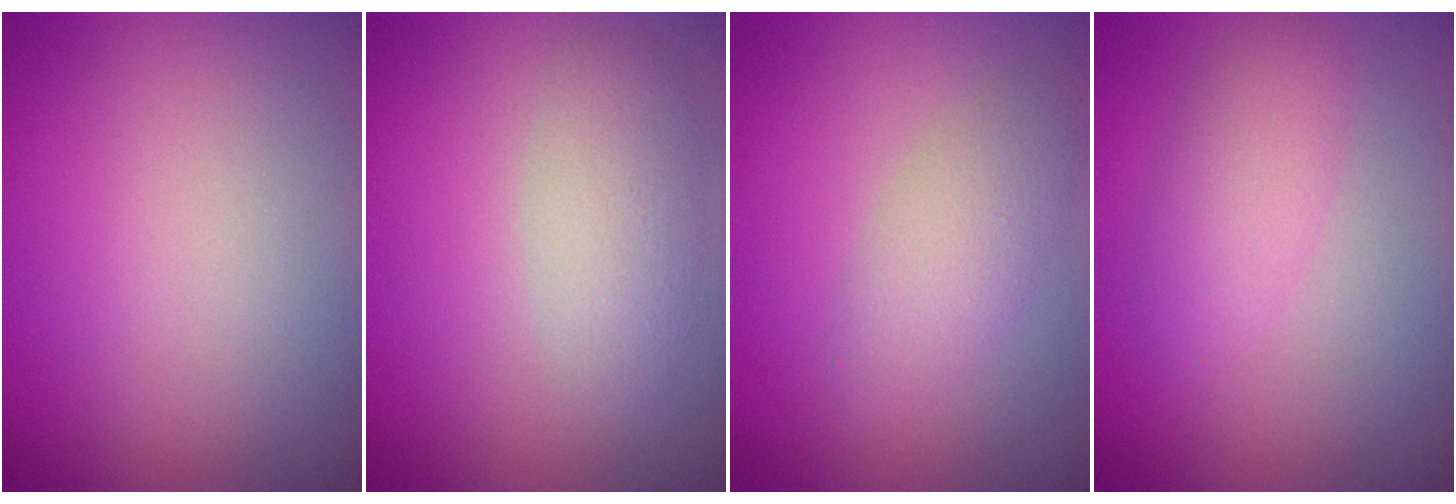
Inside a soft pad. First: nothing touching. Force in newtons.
{"total": 3.0, "press": 3.0, "slide": 0.2}
{"total": 2.8, "press": 2.8, "slide": 0.0}
{"total": 2.7, "press": 2.7, "slide": 0.1}